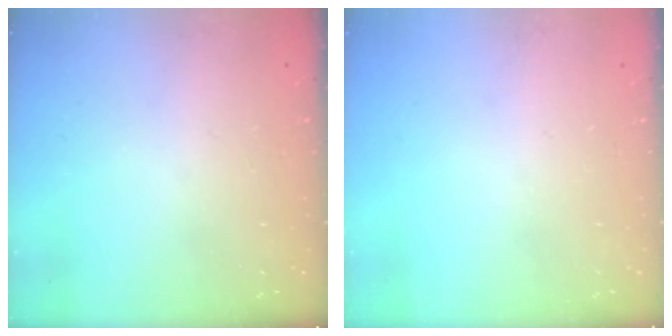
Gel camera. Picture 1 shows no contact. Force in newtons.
{"total": 0.0}